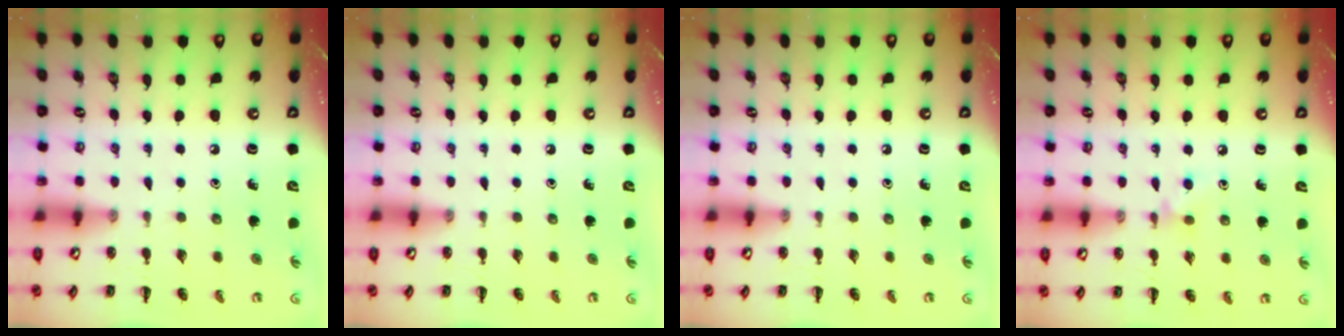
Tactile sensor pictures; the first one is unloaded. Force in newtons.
{"total": 0.0}
{"total": 0.0}
{"total": 4.8, "press": 4.5, "slide": 1.7}